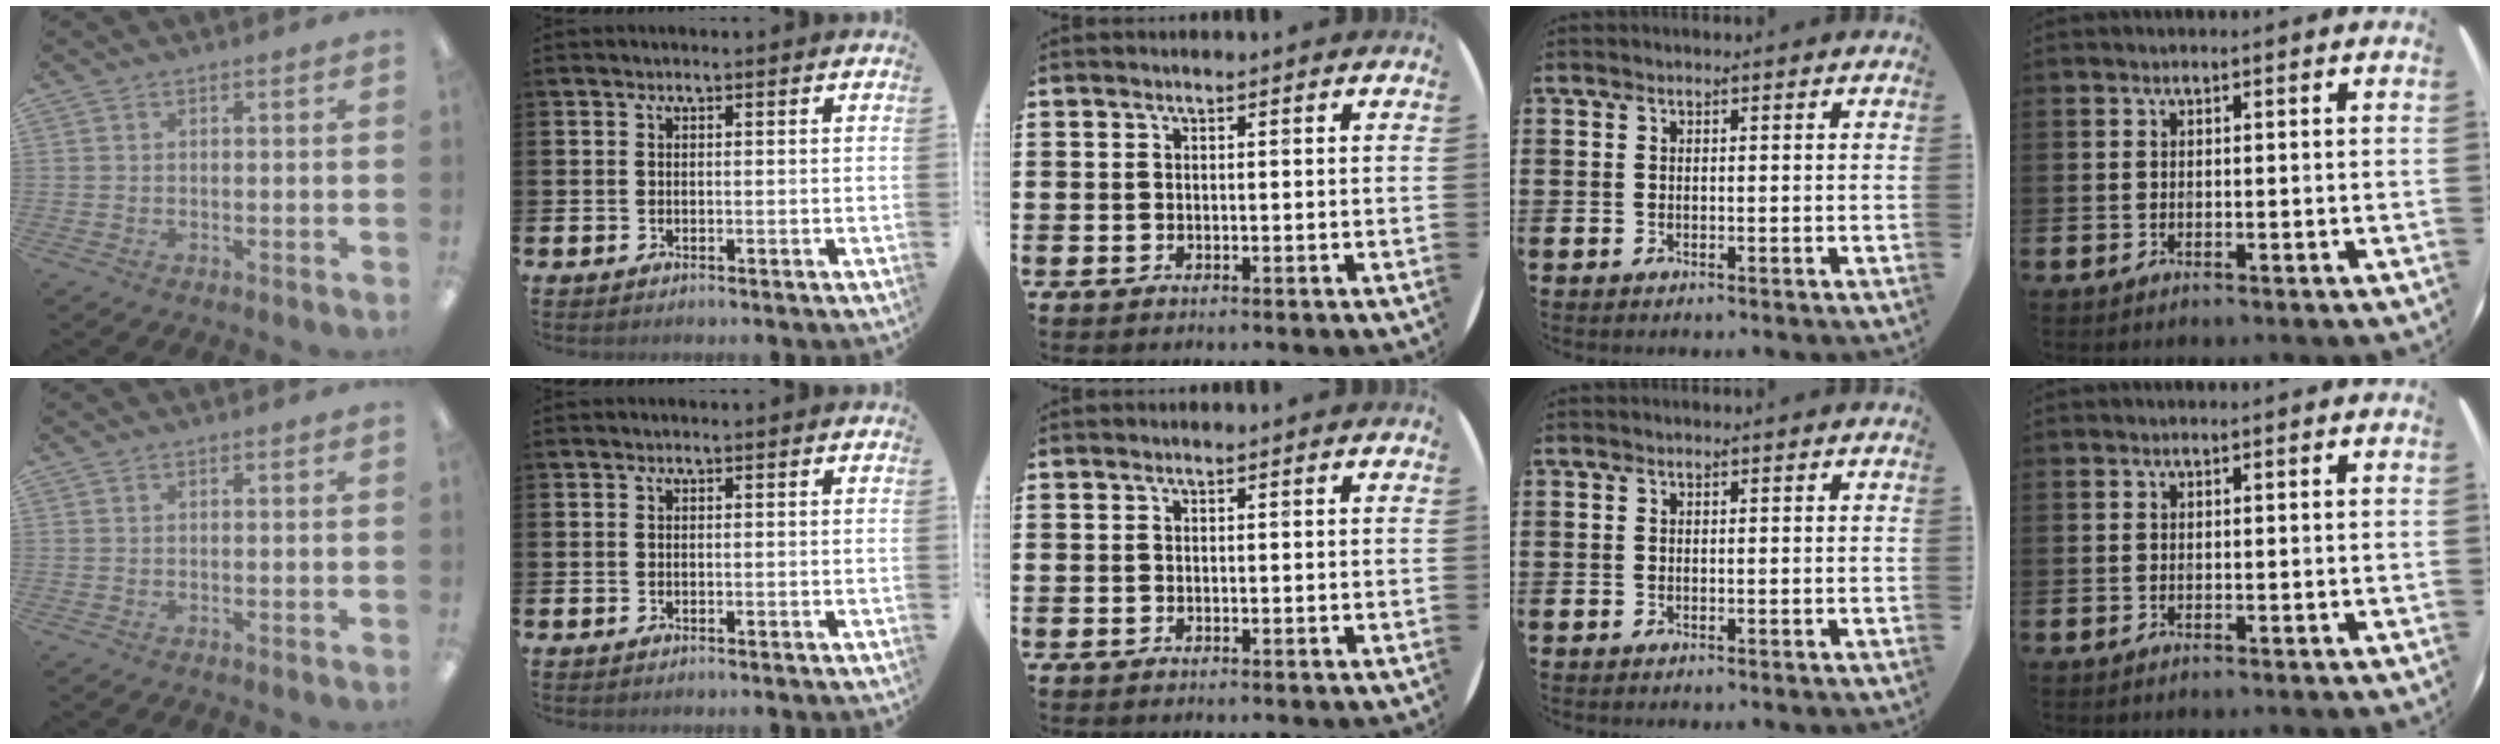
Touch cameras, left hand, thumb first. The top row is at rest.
{}